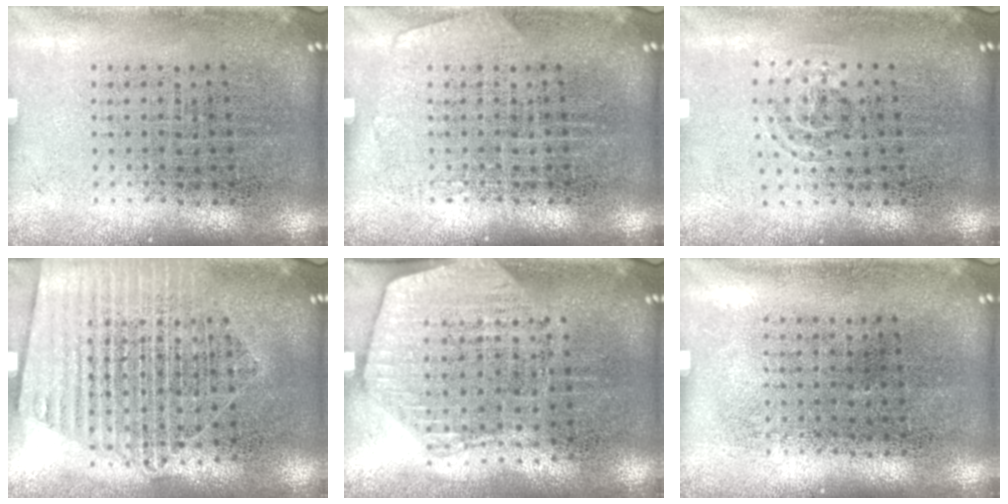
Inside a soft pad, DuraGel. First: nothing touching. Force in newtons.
{"total": 0.6, "press": 0.6, "slide": 0.1}
{"total": 0.9, "press": 0.6, "slide": 0.6}
{"total": 1.6, "press": 1.5, "slide": 0.7}
{"total": 1.7, "press": 1.5, "slide": 0.8}
{"total": 0.0}